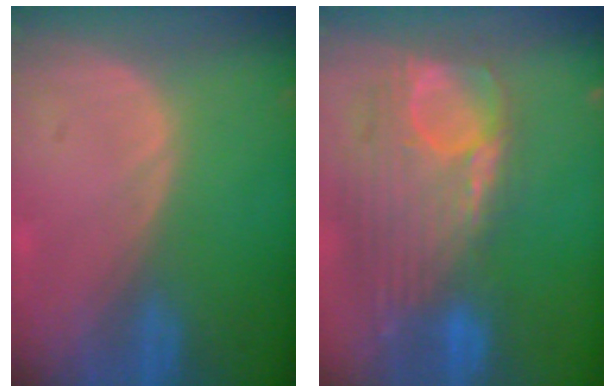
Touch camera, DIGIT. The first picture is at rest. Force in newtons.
{"total": 12.7, "press": 10.7, "slide": 6.9}